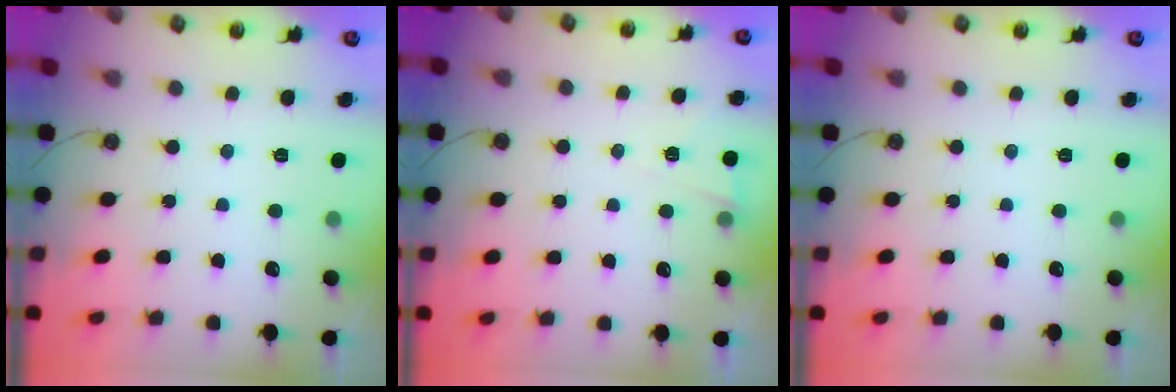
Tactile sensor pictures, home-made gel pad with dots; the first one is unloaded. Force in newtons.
{"total": 3.0, "press": 2.8, "slide": 1.1}
{"total": 0.0}